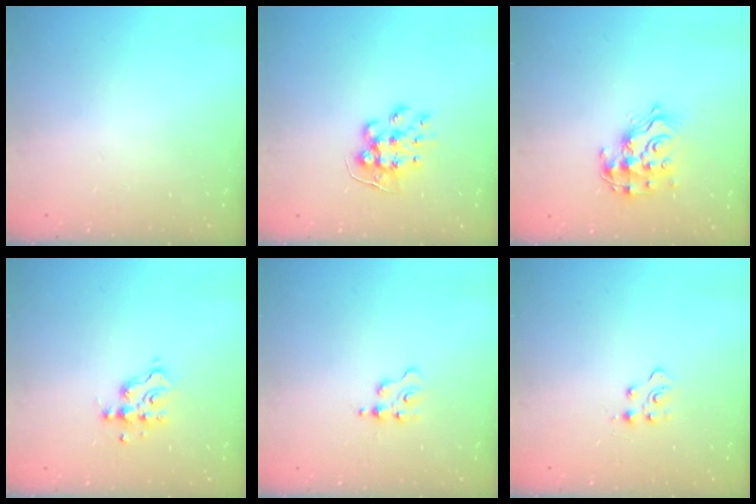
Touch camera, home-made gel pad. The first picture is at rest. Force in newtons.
{"total": 8.5, "press": 8.5, "slide": 0.3}
{"total": 13.9, "press": 13.9, "slide": 1.1}
{"total": 7.3, "press": 7.2, "slide": 0.5}
{"total": 1.8, "press": 1.8, "slide": 0.3}
{"total": 3.4, "press": 3.4, "slide": 0.3}